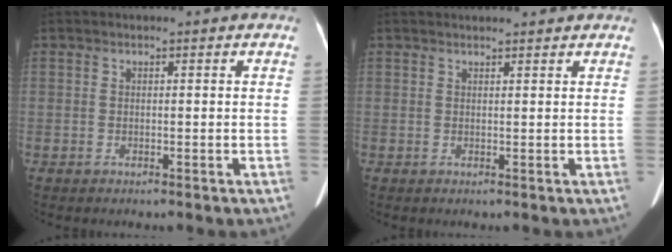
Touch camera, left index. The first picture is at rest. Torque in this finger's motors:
{"motor_torque": [-0.37, -0.34, 0.02, 0.01]}